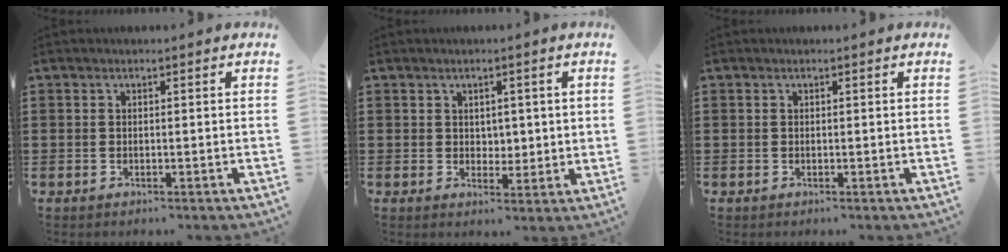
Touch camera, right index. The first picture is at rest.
{"total": 2.9, "force": [1.3, 2.4, 0.8], "torque": [-0.010, 0.006, 0.020]}
{"total": 0.0}